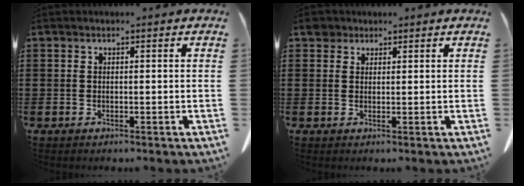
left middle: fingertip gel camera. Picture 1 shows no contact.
{"total": 2.1, "force": [1.7, 1.2, 0.4], "torque": [-0.015, 0.004, 0.033]}